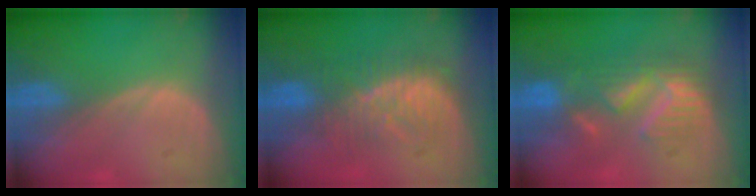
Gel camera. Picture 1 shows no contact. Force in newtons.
{"total": 7.9, "press": 7.8, "slide": 1.6}
{"total": 8.6, "press": 8.2, "slide": 2.7}